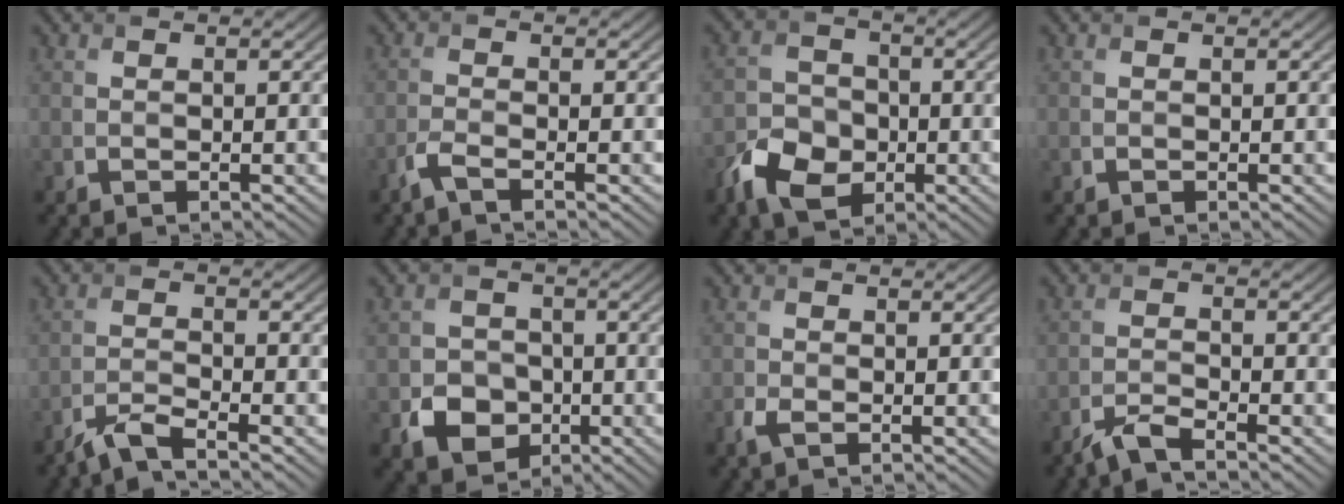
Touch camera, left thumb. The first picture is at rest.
{"total": 2.3, "force": [-1.6, 0.3, 1.5], "torque": [-0.036, -0.001, -0.043]}
{"total": 6.5, "force": [-3.1, 4.6, 3.3], "torque": [-0.069, -0.005, -0.069]}
{"total": 0.0}
{"total": 3.5, "force": [-2.8, 0.4, 2.1], "torque": [-0.037, 0.002, -0.071]}
{"total": 5.2, "force": [-1.9, 4.4, 2.1], "torque": [-0.040, -0.010, -0.037]}
{"total": 1.5, "force": [-0.8, 0.8, 1.1], "torque": [-0.027, -0.003, -0.017]}
{"total": 3.0, "force": [-2.5, 0.4, 1.7], "torque": [-0.034, 0.001, -0.061]}